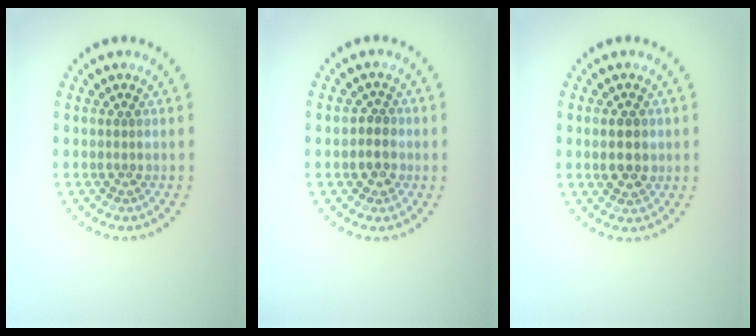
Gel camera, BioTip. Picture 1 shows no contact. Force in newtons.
{"total": 2.3, "press": 2.2, "slide": 0.7}
{"total": 2.6, "press": 2.6, "slide": 0.1}